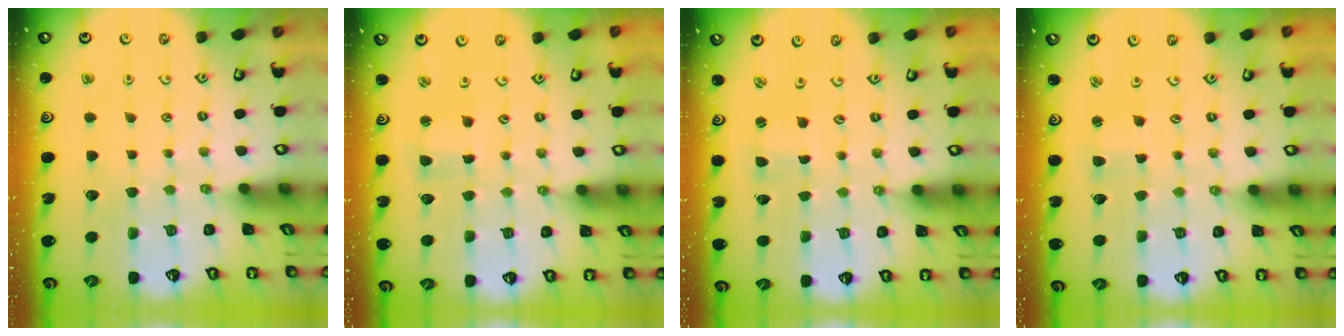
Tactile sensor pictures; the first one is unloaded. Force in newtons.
{"total": 1.9, "press": 1.9, "slide": 0.2}
{"total": 0.6, "press": 0.6, "slide": 0.1}
{"total": 2.2, "press": 2.2, "slide": 0.3}